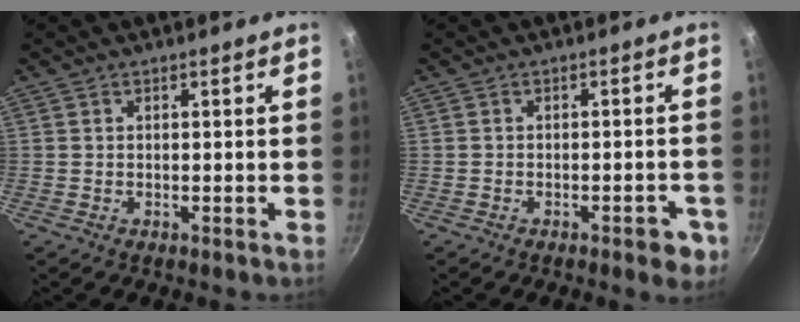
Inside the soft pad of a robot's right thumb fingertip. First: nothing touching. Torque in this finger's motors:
{"motor_torque": [0.66, 0.90, -0.14, 0.09, 0.06]}